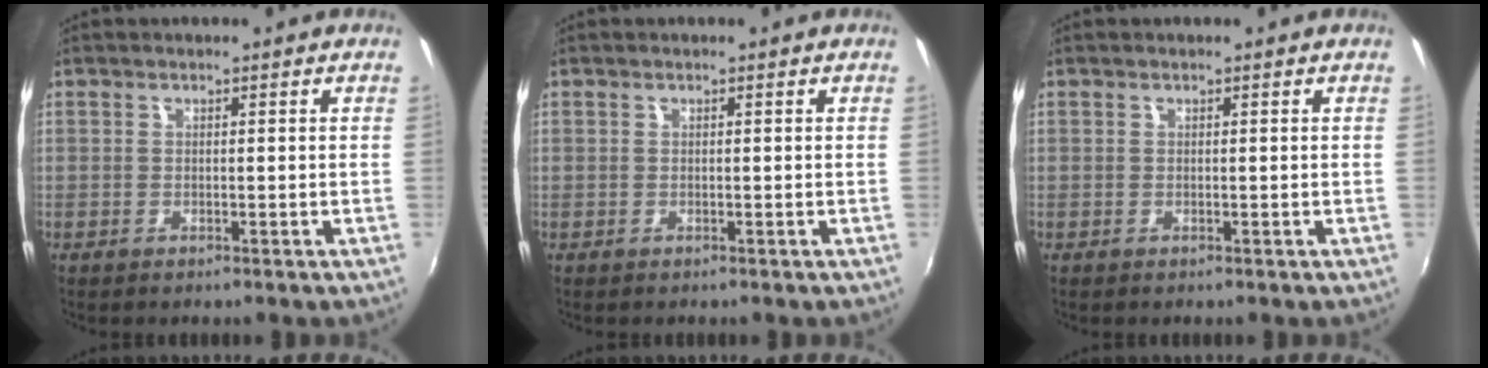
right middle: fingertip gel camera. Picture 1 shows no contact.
{"total": 0.0}
{"total": 0.0}